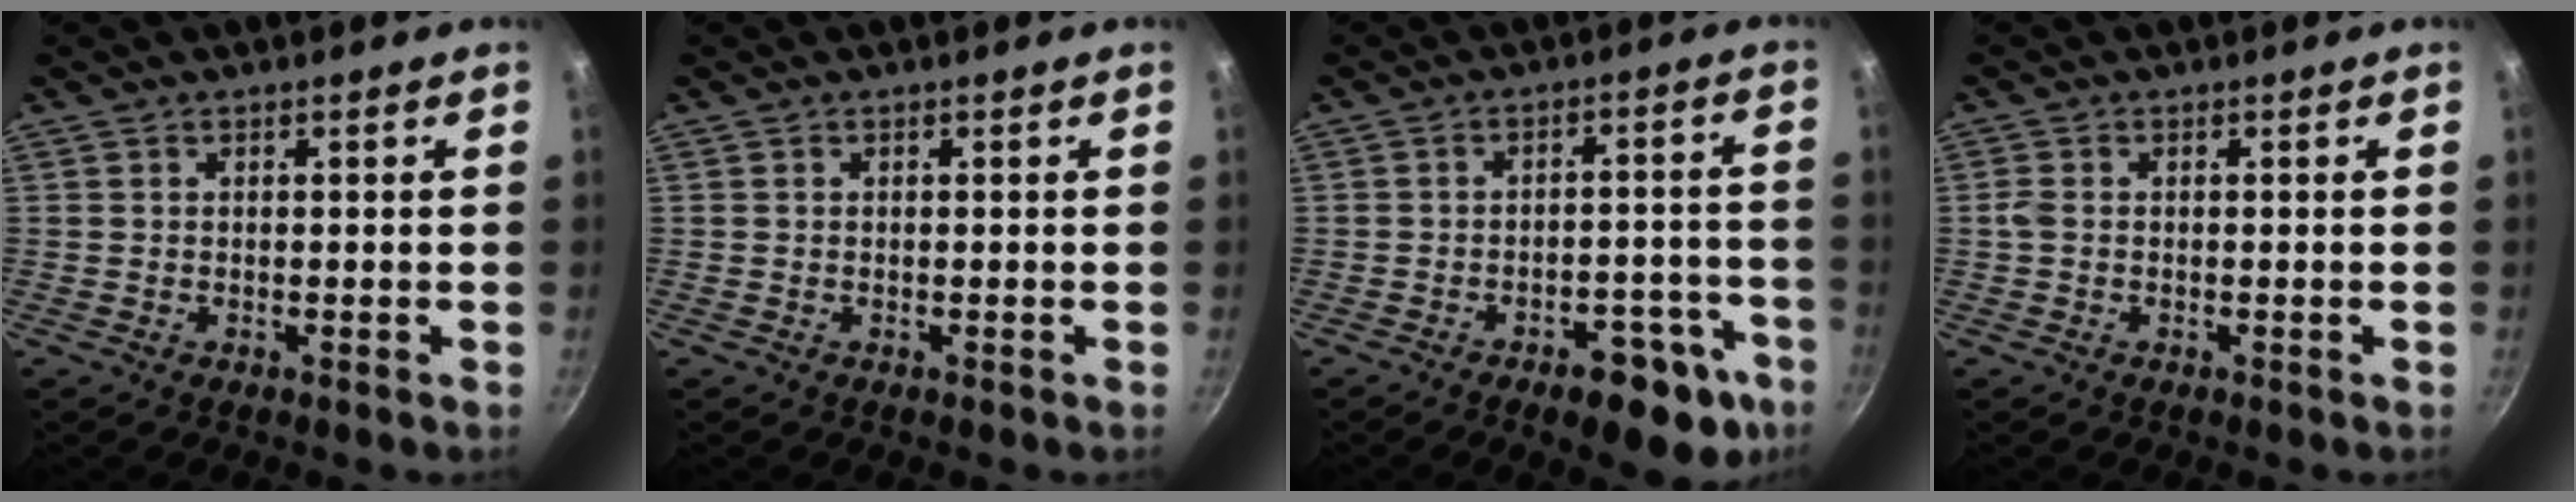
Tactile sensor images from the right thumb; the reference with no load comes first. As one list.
[{"total": 0.0}, {"total": 12.5, "force": [-7.0, 5.6, 8.7], "torque": [-0.060, 0.051, -0.084]}, {"total": 1.4, "force": [-0.2, 0.9, 1.1], "torque": [-0.027, 0.003, -0.006]}]